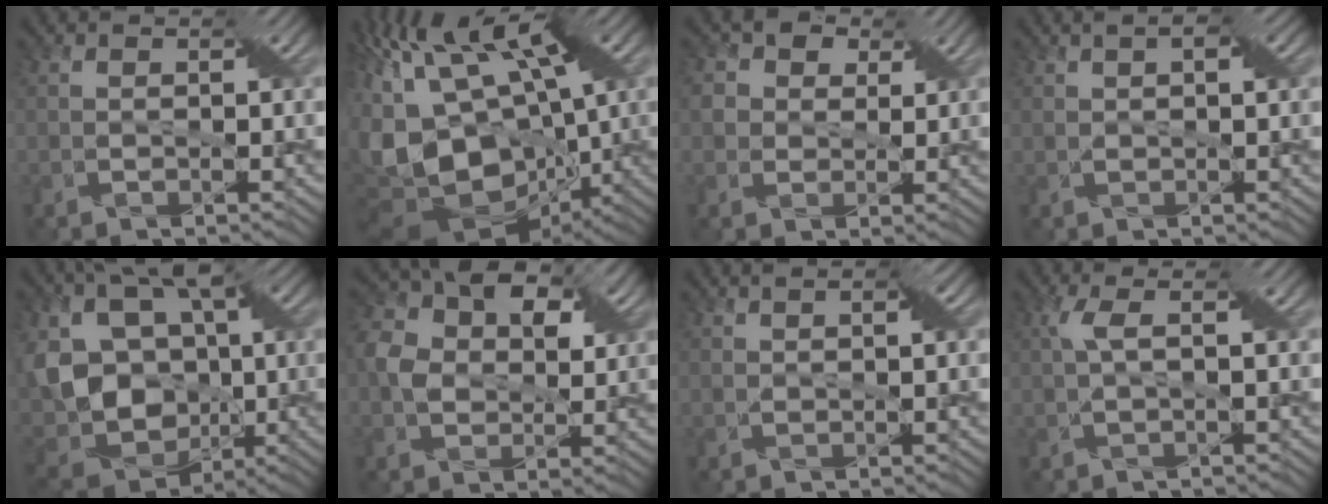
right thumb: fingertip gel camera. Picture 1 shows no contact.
{"total": 18.0, "force": [-1.3, 11.8, 13.6], "torque": [-0.252, -0.004, 0.001]}
{"total": 5.9, "force": [2.8, 4.8, 2.0], "torque": [-0.072, 0.009, 0.039]}
{"total": 2.8, "force": [1.4, 1.1, 2.1], "torque": [-0.027, 0.006, 0.015]}
{"total": 17.2, "force": [-0.3, 12.6, 11.6], "torque": [-0.225, 0.002, 0.005]}
{"total": 8.3, "force": [1.8, 6.1, 5.3], "torque": [-0.111, 0.009, 0.024]}
{"total": 2.2, "force": [1.2, 0.7, 1.7], "torque": [-0.022, -0.001, 0.020]}
{"total": 2.6, "force": [0.6, 0.3, 2.5], "torque": [-0.060, 0.009, 0.011]}